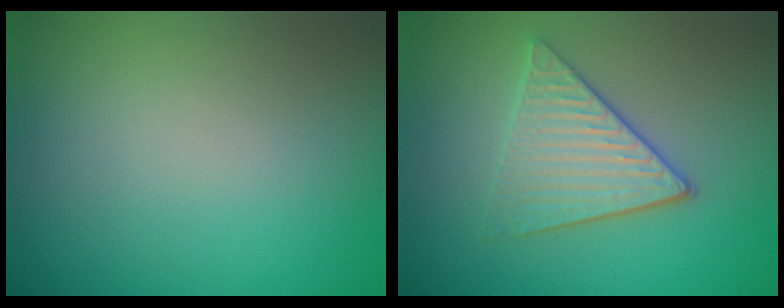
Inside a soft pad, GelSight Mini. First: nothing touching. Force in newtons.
{"total": 3.9, "press": 3.3, "slide": 2.0}